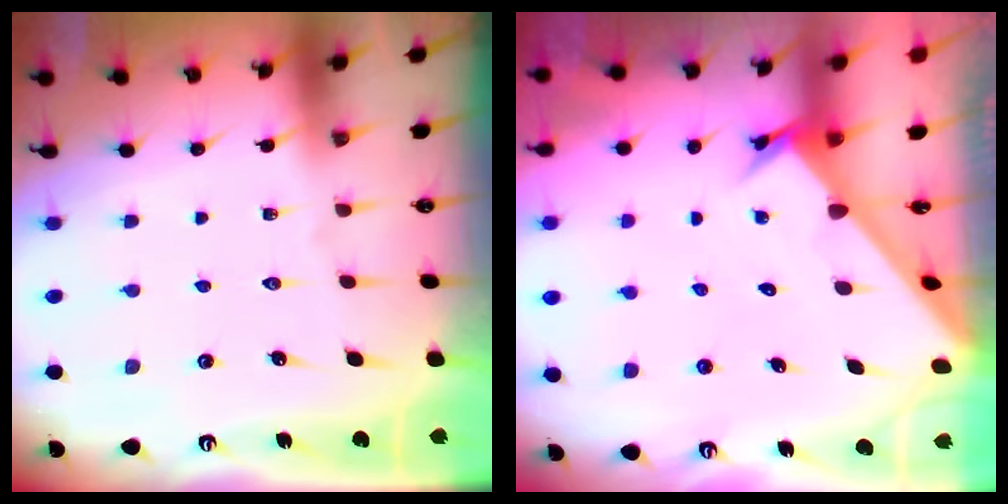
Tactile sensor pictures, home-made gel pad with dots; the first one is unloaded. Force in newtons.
{"total": 2.7, "press": 2.7, "slide": 0.3}